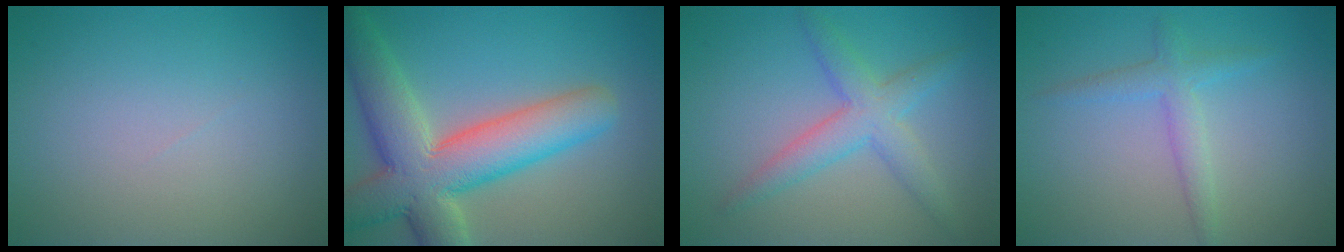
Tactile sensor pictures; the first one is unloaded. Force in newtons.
{"total": 10.1, "press": 10.1, "slide": 0.7}
{"total": 3.8, "press": 3.8, "slide": 0.1}
{"total": 2.2, "press": 2.2, "slide": 0.1}